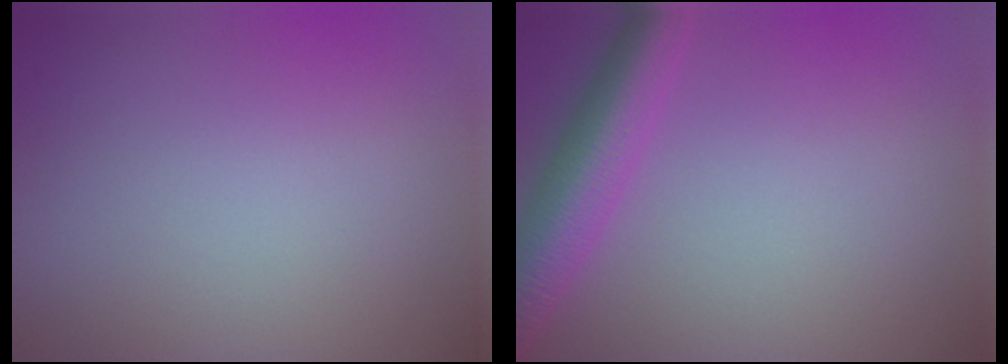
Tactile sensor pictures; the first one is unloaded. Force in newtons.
{"total": 5.6, "press": 5.6, "slide": 0.2}